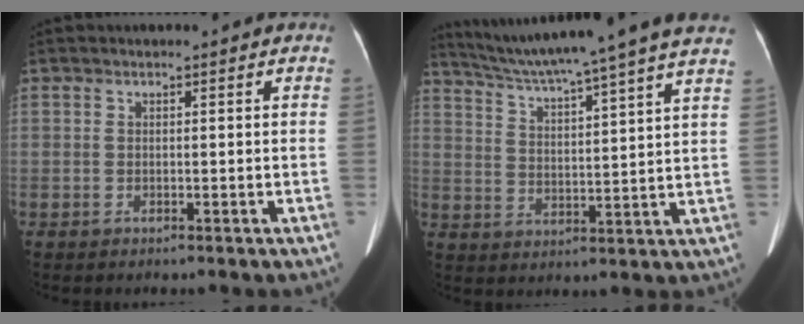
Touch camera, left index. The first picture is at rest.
{"total": 21.1, "force": [18.2, -1.7, 10.4], "torque": [-0.178, -0.011, 0.253]}